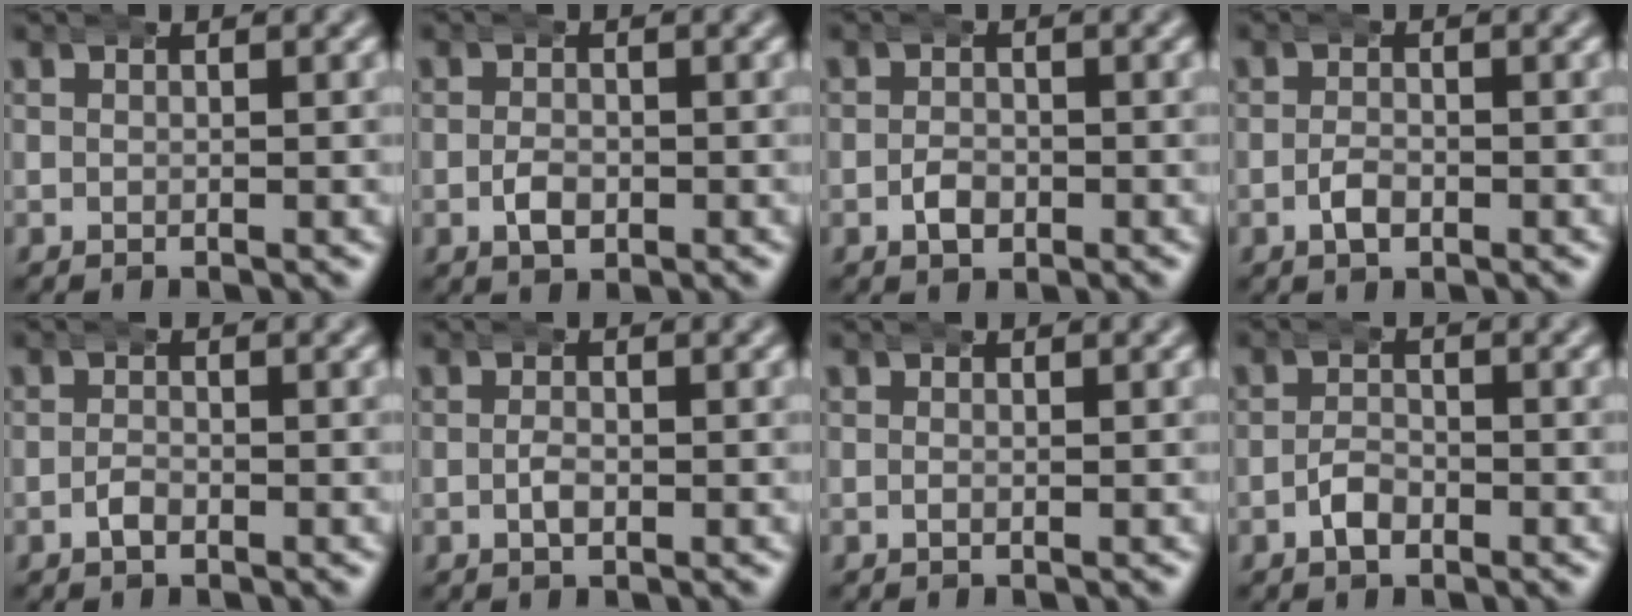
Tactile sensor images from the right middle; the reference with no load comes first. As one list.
[{"total": 1.3, "force": [-0.5, 0.9, 0.9], "torque": [-0.016, -0.002, -0.012]}, {"total": 1.2, "force": [-0.5, 0.8, 0.6], "torque": [-0.013, -0.001, -0.015]}, {"total": 1.2, "force": [-0.6, 0.6, 0.8], "torque": [-0.015, -0.003, -0.016]}, {"total": 0.7, "force": [-0.6, 0.3, 0.3], "torque": [-0.008, -0.001, -0.016]}, {"total": 0.8, "force": [-0.3, 0.4, 0.6], "torque": [-0.015, -0.002, -0.010]}, {"total": 0.0}, {"total": 1.5, "force": [-0.9, 0.9, 0.7], "torque": [-0.013, -0.001, -0.024]}]